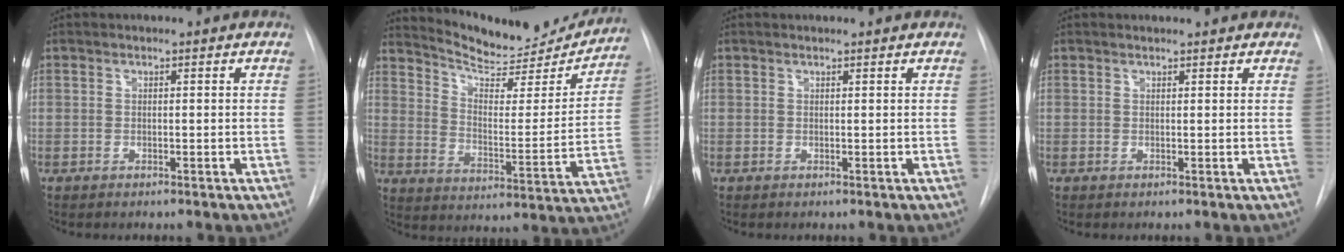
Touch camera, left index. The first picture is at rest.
{"total": 19.1, "force": [18.2, 3.5, 4.8], "torque": [-0.069, -0.045, 0.251]}
{"total": 1.1, "force": [1.1, 0.0, 0.2], "torque": [-0.008, 0.010, 0.016]}
{"total": 3.2, "force": [2.8, 1.0, 1.0], "torque": [-0.014, 0.019, 0.029]}